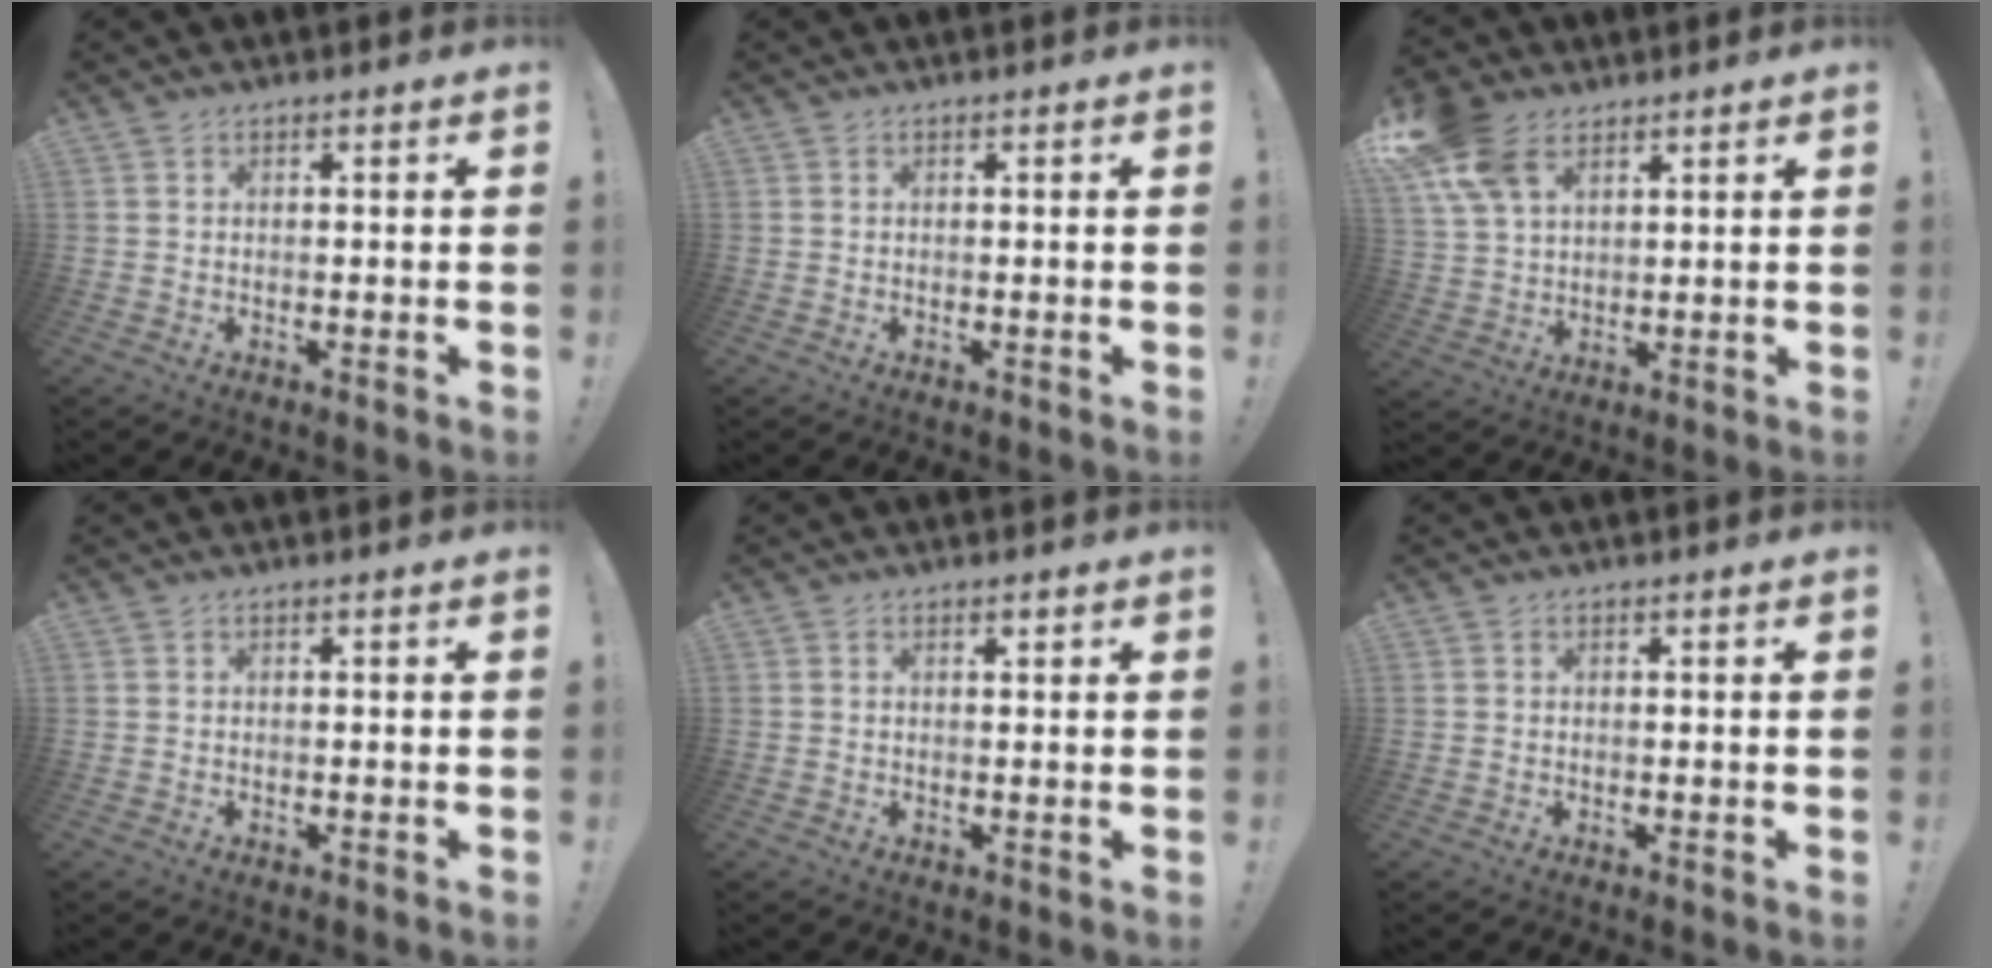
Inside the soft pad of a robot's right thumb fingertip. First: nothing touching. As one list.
[{"total": 0.0}, {"total": 12.1, "force": [6.6, 7.2, 7.1], "torque": [-0.145, -0.025, 0.130]}, {"total": 0.0}, {"total": 0.8, "force": [0.6, 0.3, 0.4], "torque": [-0.003, -0.002, 0.009]}, {"total": 0.0}]